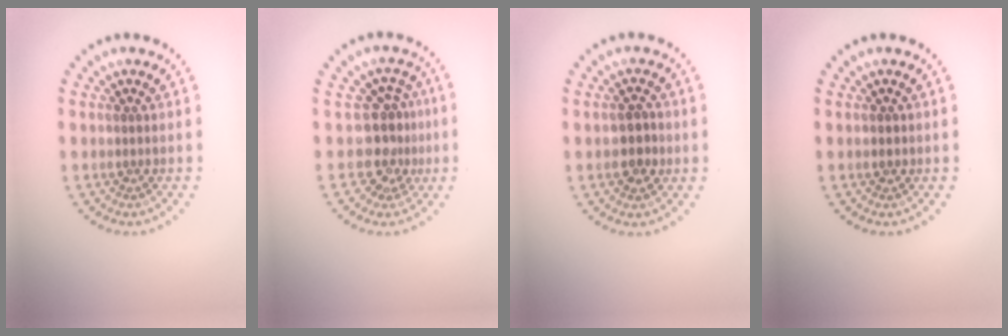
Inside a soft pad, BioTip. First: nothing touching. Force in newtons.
{"total": 3.2, "press": 2.5, "slide": 2.1}
{"total": 2.3, "press": 2.3, "slide": 0.2}
{"total": 1.4, "press": 1.4, "slide": 0.1}